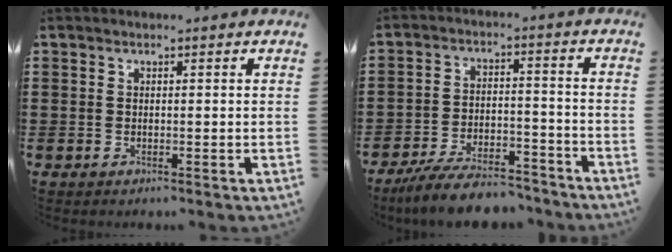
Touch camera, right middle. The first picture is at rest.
{"total": 7.9, "force": [-7.3, 1.4, 2.6], "torque": [-0.044, 0.016, -0.137]}